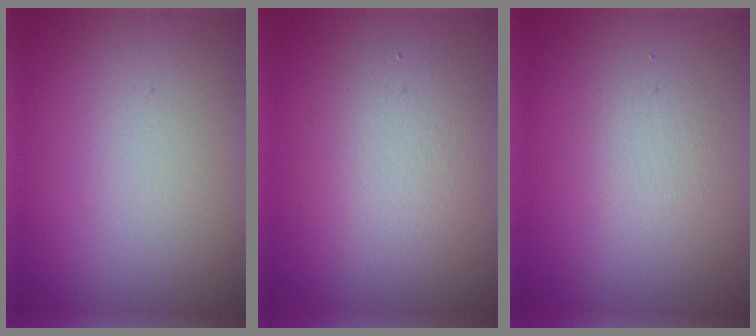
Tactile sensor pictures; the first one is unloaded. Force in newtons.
{"total": 3.6, "press": 3.6, "slide": 0.3}
{"total": 1.6, "press": 1.6, "slide": 0.2}